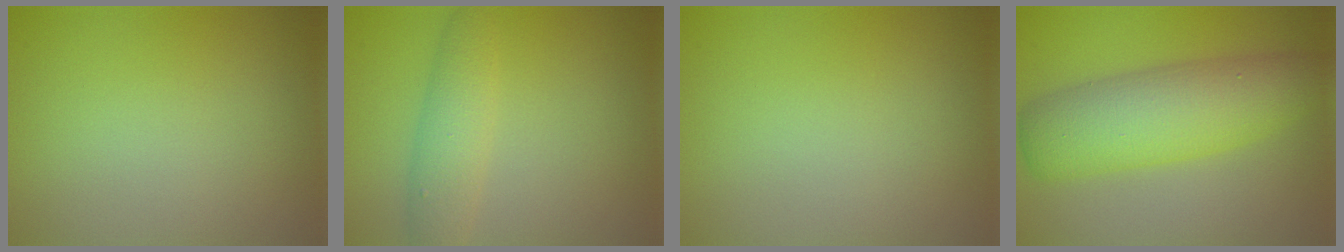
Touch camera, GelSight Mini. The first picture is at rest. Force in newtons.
{"total": 2.8, "press": 2.8, "slide": 0.0}
{"total": 0.0}
{"total": 7.2, "press": 7.2, "slide": 0.1}